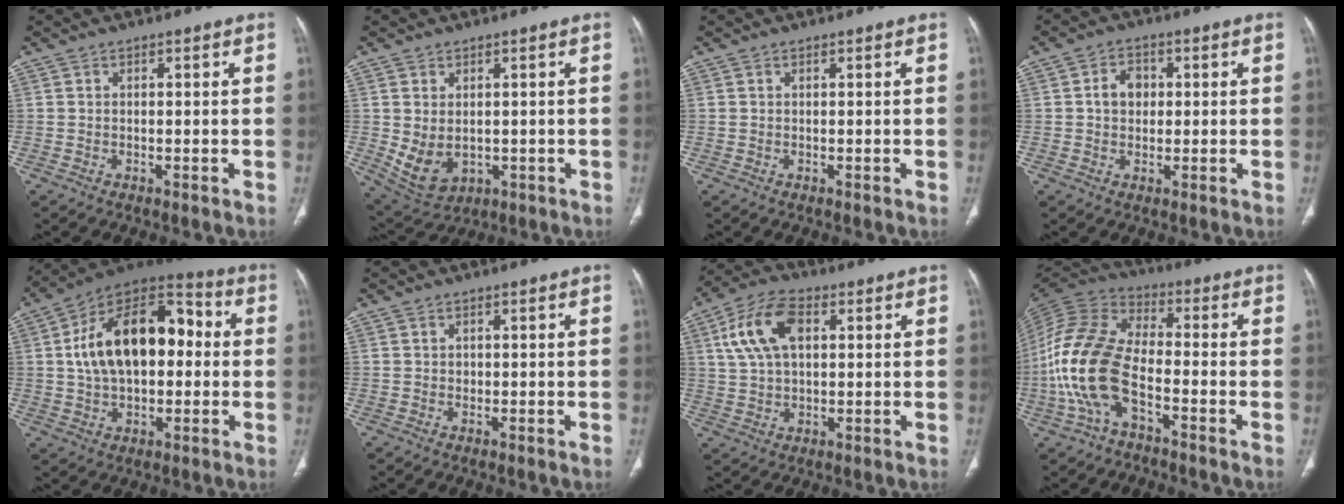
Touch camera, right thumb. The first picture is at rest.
{"total": 7.5, "force": [-0.3, 5.3, 5.3], "torque": [-0.092, -0.006, 0.022]}
{"total": 0.0}
{"total": 4.5, "force": [0.5, 3.5, 2.7], "torque": [-0.030, 0.010, 0.006]}
{"total": 21.1, "force": [2.0, 12.4, 16.9], "torque": [-0.257, 0.037, 0.028]}
{"total": 0.7, "force": [0.1, 0.6, 0.3], "torque": [-0.001, 0.001, 0.003]}
{"total": 11.6, "force": [3.4, 6.6, 8.9], "torque": [-0.171, 0.013, 0.062]}
{"total": 15.9, "force": [-5.0, 8.1, 12.8], "torque": [-0.276, 0.037, -0.102]}